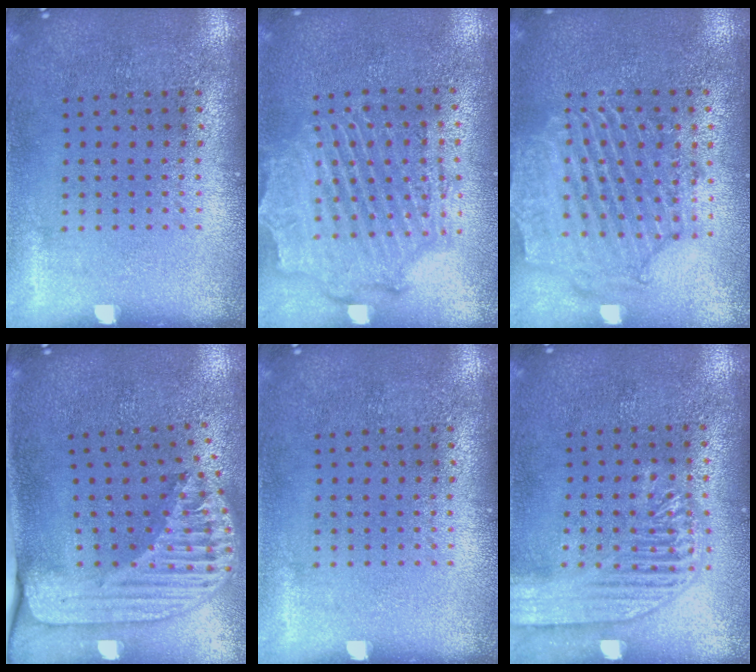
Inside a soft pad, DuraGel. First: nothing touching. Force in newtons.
{"total": 2.1, "press": 2.0, "slide": 0.6}
{"total": 2.3, "press": 2.1, "slide": 0.8}
{"total": 2.6, "press": 1.8, "slide": 1.8}
{"total": 0.0}
{"total": 1.8, "press": 1.8, "slide": 0.3}